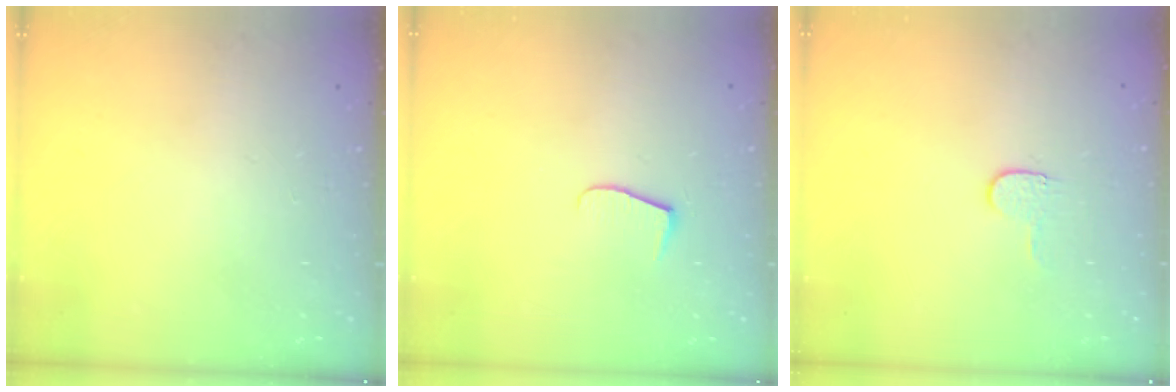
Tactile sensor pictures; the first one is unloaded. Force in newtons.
{"total": 6.2, "press": 6.2, "slide": 0.4}
{"total": 3.6, "press": 3.6, "slide": 0.3}